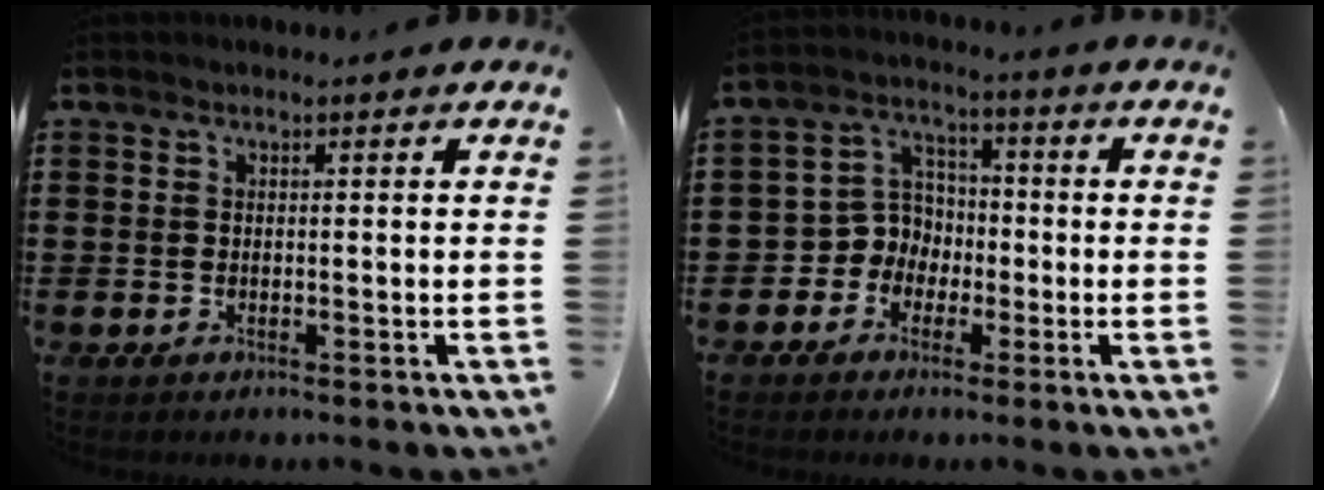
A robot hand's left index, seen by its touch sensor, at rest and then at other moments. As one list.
[{"total": 5.5, "force": [-1.7, 5.1, 0.9], "torque": [-0.046, 0.006, -0.038]}]